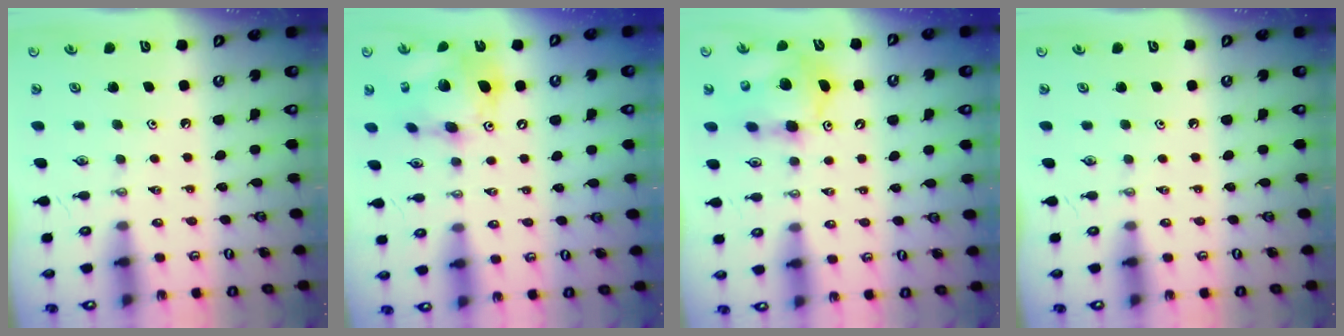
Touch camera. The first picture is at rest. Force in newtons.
{"total": 16.5, "press": 16.4, "slide": 2.0}
{"total": 11.1, "press": 11.0, "slide": 1.6}
{"total": 0.0}